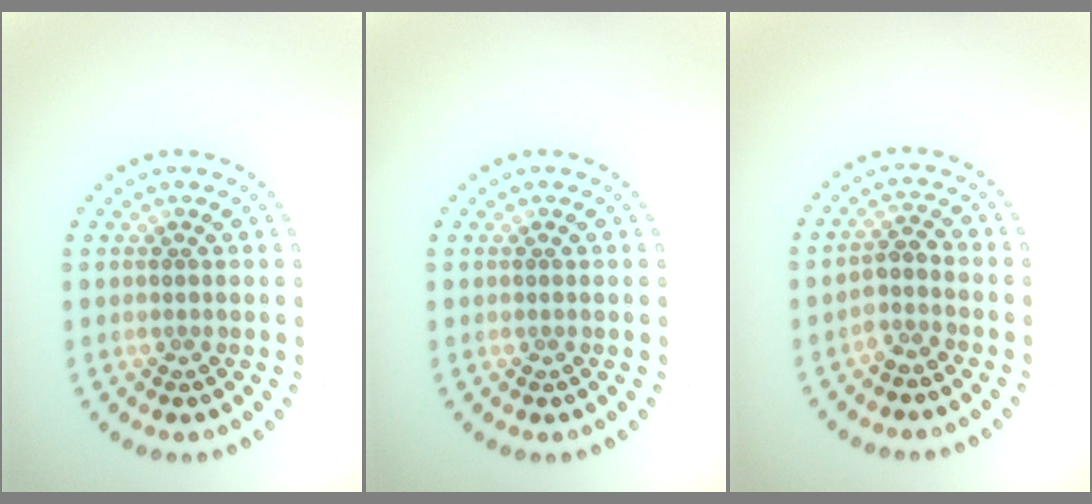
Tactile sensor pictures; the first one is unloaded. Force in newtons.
{"total": 0.0}
{"total": 1.9, "press": 1.4, "slide": 1.2}